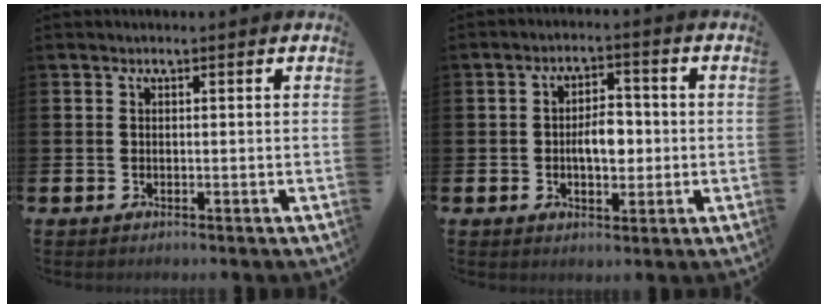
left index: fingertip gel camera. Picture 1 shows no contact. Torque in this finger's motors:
{"motor_torque": [0.62, -0.30, 0.23, 0.08]}